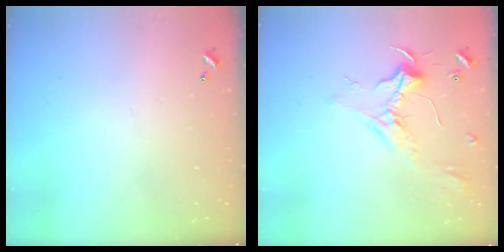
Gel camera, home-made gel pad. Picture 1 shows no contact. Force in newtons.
{"total": 2.3, "press": 2.2, "slide": 0.7}